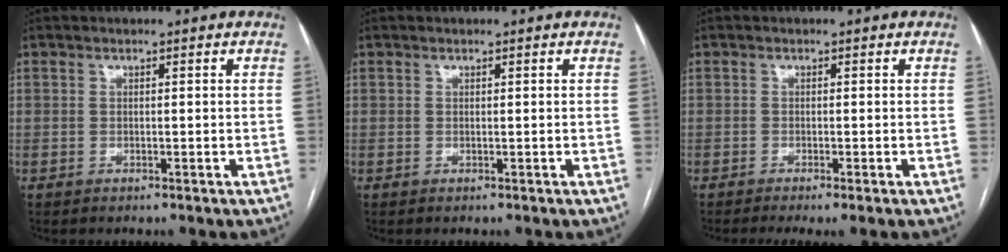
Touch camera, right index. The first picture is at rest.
{"total": 0.0}
{"total": 3.2, "force": [-2.5, -0.1, 2.1], "torque": [-0.026, -0.008, -0.038]}